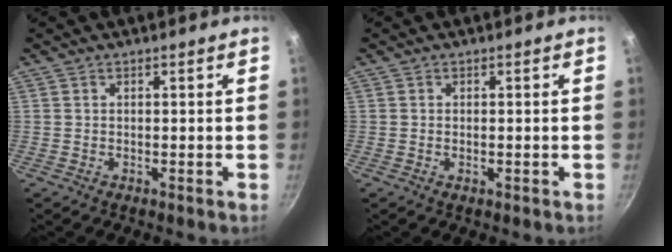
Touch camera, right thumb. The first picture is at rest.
{"total": 0.9, "force": [-0.3, 0.4, 0.8], "torque": [-0.016, 0.002, -0.002]}